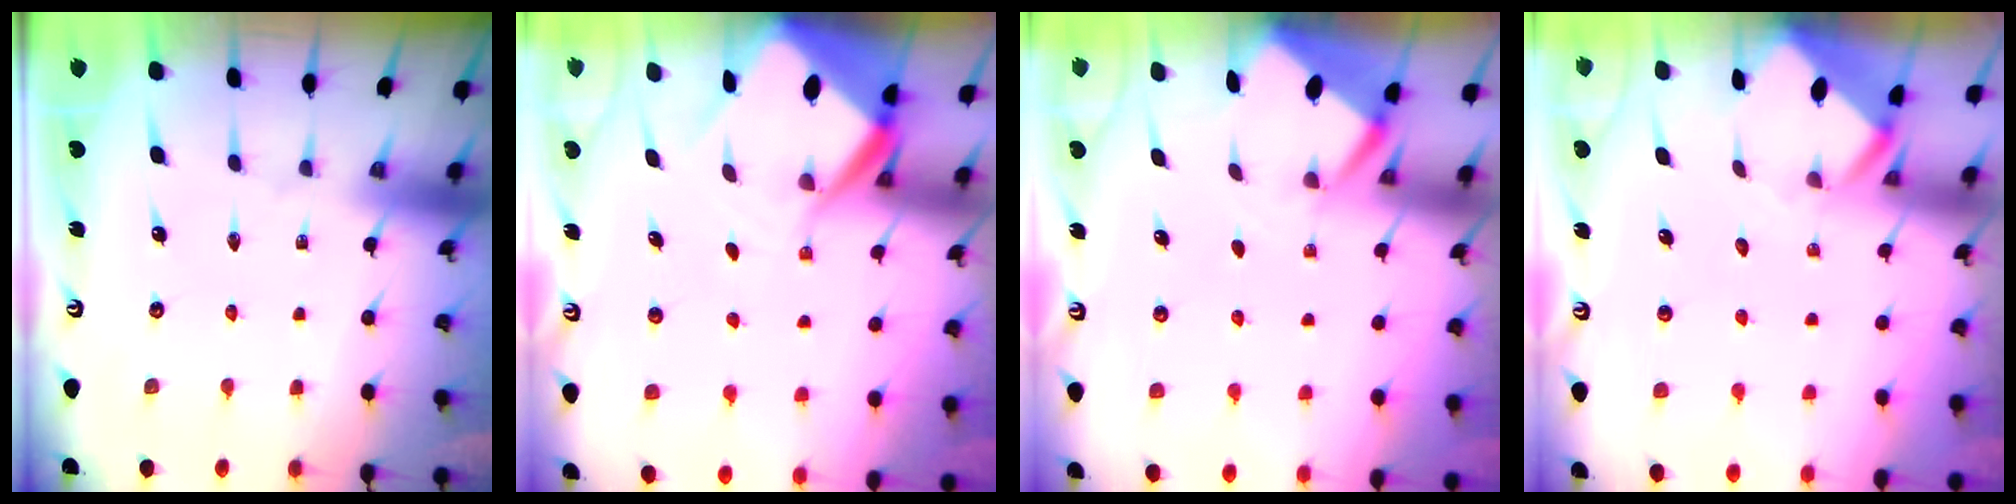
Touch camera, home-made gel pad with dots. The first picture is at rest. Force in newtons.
{"total": 7.6, "press": 7.6, "slide": 0.6}
{"total": 2.6, "press": 2.6, "slide": 0.4}
{"total": 3.0, "press": 3.0, "slide": 0.1}